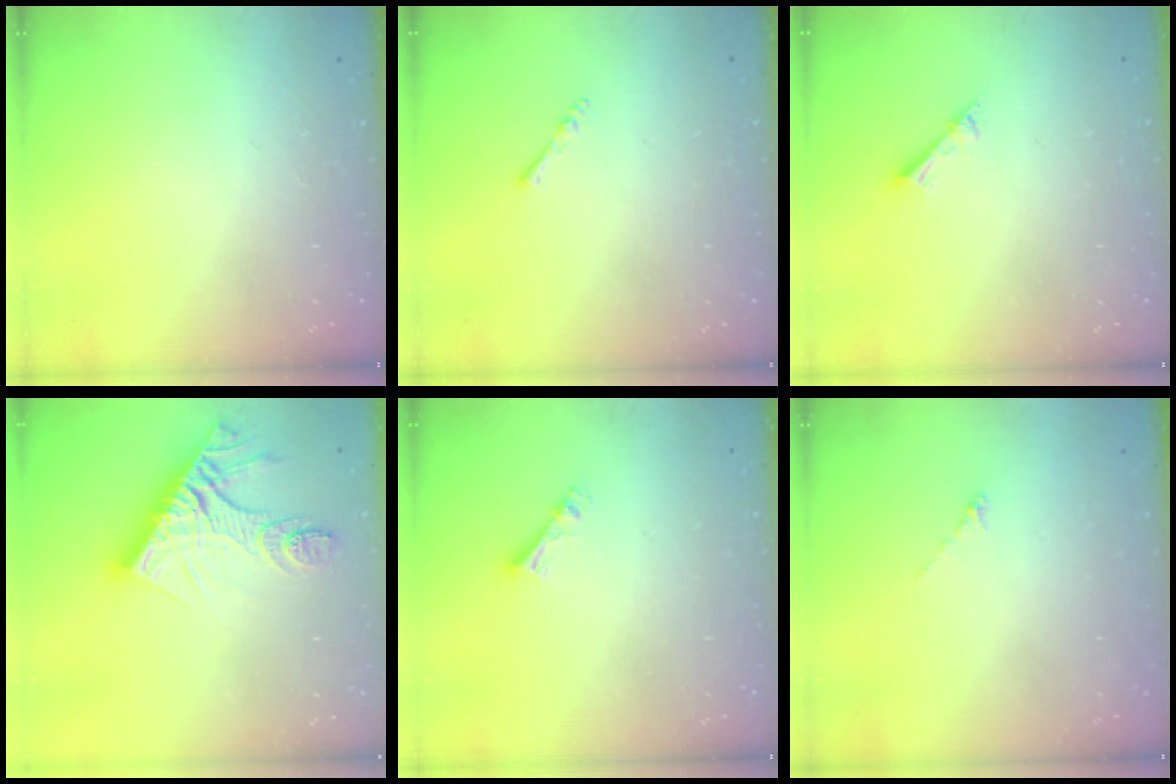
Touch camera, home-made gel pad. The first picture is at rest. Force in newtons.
{"total": 2.4, "press": 2.3, "slide": 0.5}
{"total": 1.6, "press": 1.6, "slide": 0.2}
{"total": 16.4, "press": 16.3, "slide": 1.5}
{"total": 4.6, "press": 4.6, "slide": 0.3}
{"total": 0.0}